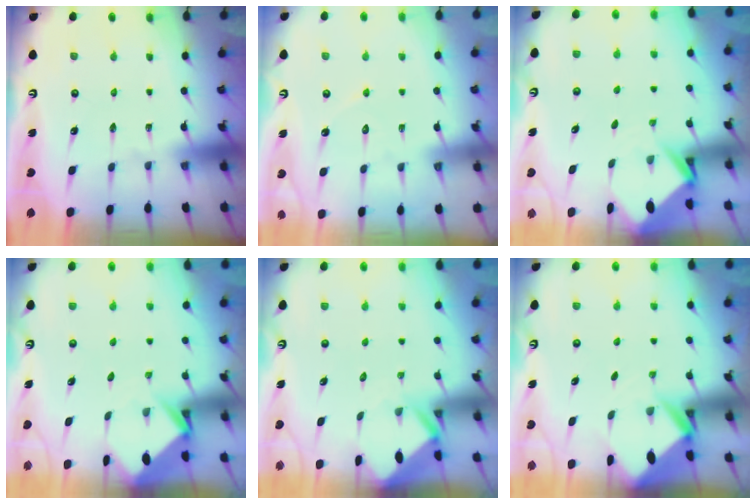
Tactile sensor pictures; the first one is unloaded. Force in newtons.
{"total": 5.3, "press": 5.2, "slide": 0.5}
{"total": 3.8, "press": 3.8, "slide": 0.2}
{"total": 4.0, "press": 4.0, "slide": 0.2}
{"total": 2.9, "press": 2.9, "slide": 0.3}
{"total": 2.7, "press": 2.7, "slide": 0.1}